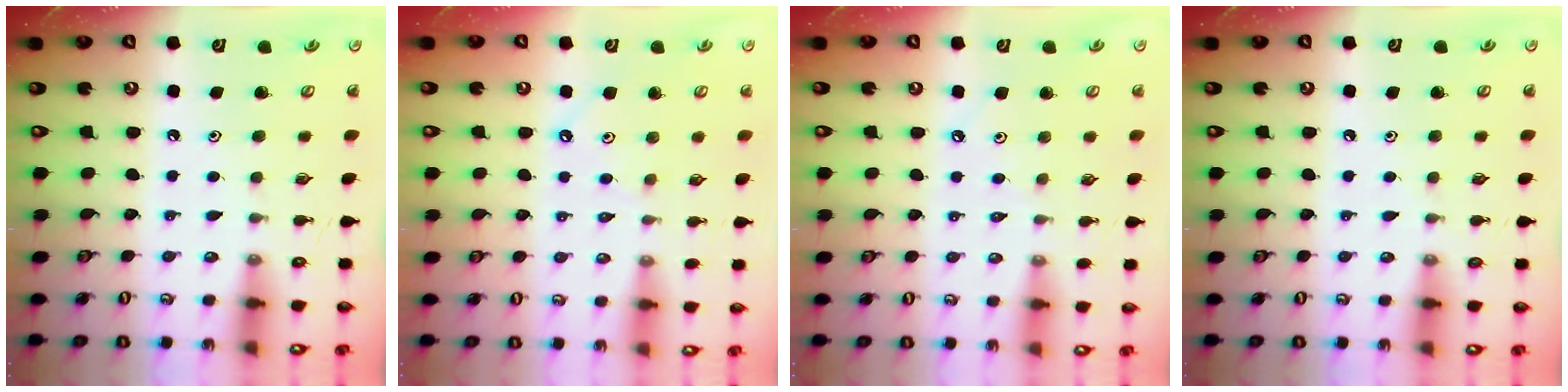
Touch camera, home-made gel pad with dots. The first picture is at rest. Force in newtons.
{"total": 1.1, "press": 1.1, "slide": 0.3}
{"total": 2.0, "press": 1.9, "slide": 0.4}
{"total": 2.6, "press": 2.6, "slide": 0.4}